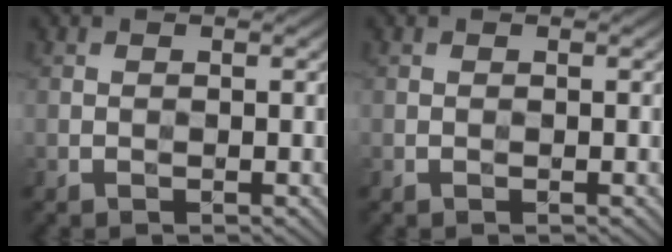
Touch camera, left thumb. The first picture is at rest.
{"total": 0.0}